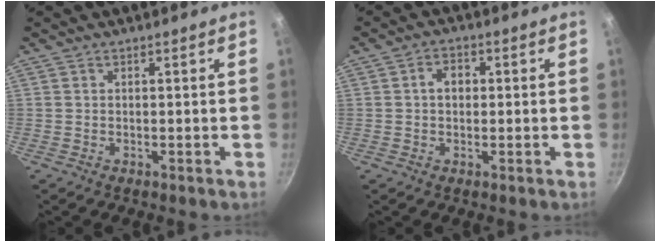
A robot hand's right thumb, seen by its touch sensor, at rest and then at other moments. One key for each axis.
{"total": 3.6, "fx": 0.3, "fy": 2.7, "fz": 2.3, "tx": -0.020, "ty": 0.009, "tz": -0.001}